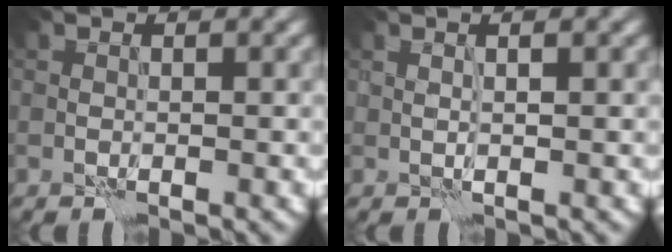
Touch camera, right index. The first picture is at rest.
{"total": 0.9, "force": [0.6, -0.2, 0.6], "torque": [-0.012, -0.002, 0.011]}